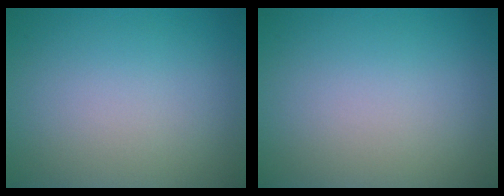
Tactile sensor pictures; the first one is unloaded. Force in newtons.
{"total": 0.0}